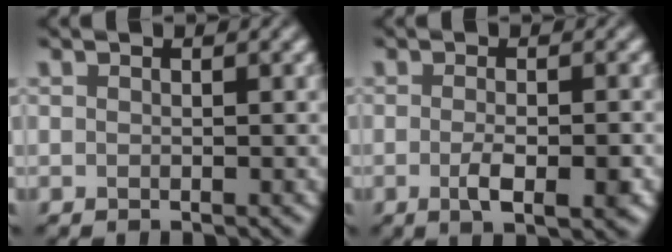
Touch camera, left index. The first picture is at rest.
{"total": 3.6, "force": [-1.1, 1.0, 3.3], "torque": [-0.059, -0.007, -0.018]}